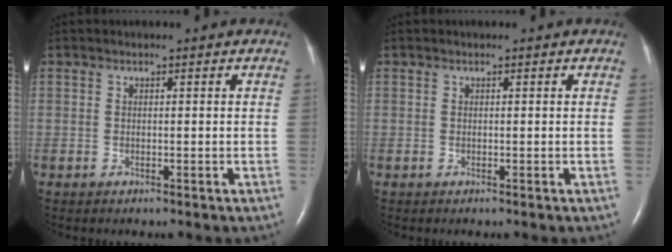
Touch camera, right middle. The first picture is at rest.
{"total": 0.0}